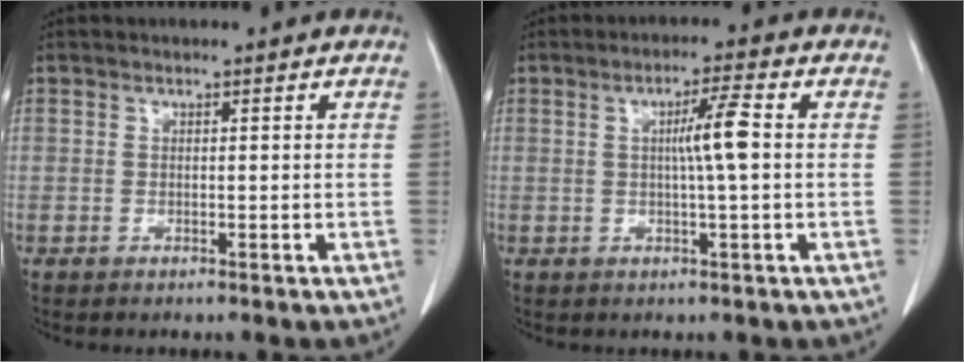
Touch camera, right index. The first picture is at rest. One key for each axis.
{"total": 5.0, "fx": 0.4, "fy": -0.1, "fz": 4.9, "tx": -0.085, "ty": 0.005, "tz": 0.006}